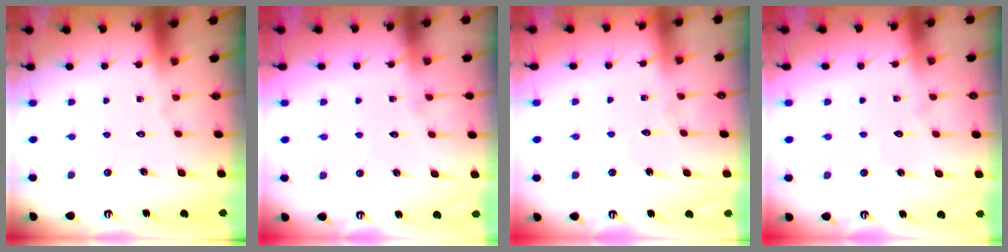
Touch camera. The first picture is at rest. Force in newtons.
{"total": 4.5, "press": 4.5, "slide": 0.5}
{"total": 3.0, "press": 3.0, "slide": 0.3}
{"total": 3.1, "press": 3.1, "slide": 0.3}